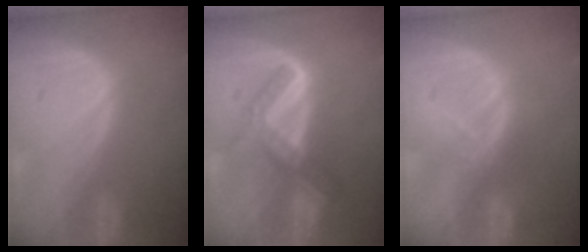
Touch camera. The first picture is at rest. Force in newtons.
{"total": 6.7, "press": 5.7, "slide": 3.5}
{"total": 2.1, "press": 1.9, "slide": 0.9}